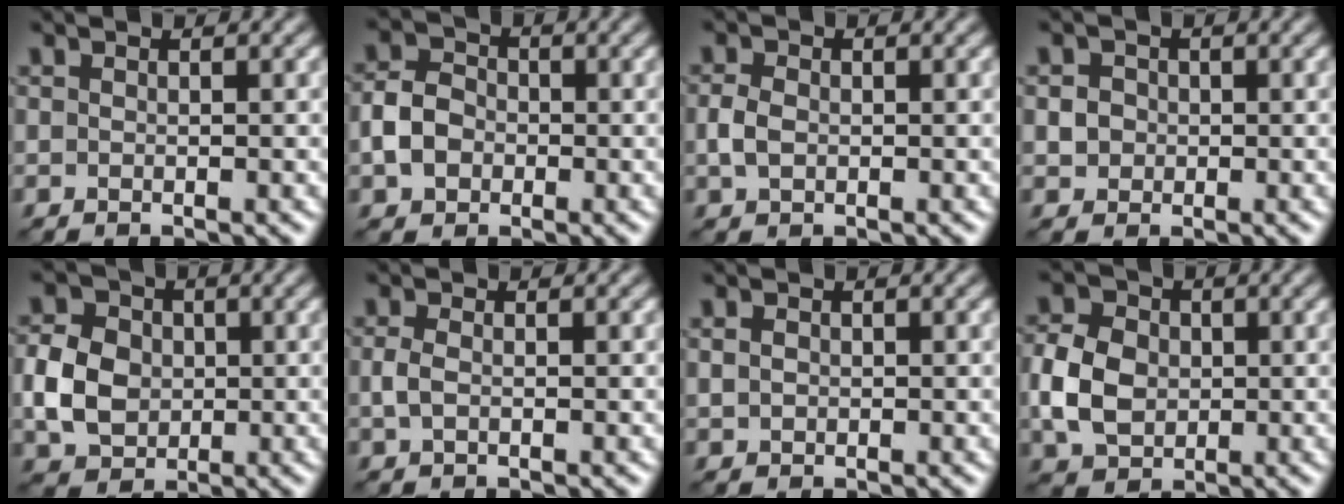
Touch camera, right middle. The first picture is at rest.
{"total": 3.6, "force": [-0.9, 2.9, 2.0], "torque": [-0.042, 0.005, -0.020]}
{"total": 2.0, "force": [-0.1, 1.5, 1.3], "torque": [-0.032, 0.002, -0.003]}
{"total": 1.9, "force": [0.2, 1.7, 0.7], "torque": [-0.007, 0.006, 0.005]}
{"total": 5.3, "force": [-0.3, 4.4, 3.0], "torque": [-0.070, 0.008, -0.012]}
{"total": 1.4, "force": [-0.1, 0.8, 1.1], "torque": [-0.028, 0.002, -0.004]}
{"total": 1.0, "force": [0.1, 0.8, 0.5], "torque": [-0.010, 0.002, 0.003]}
{"total": 5.9, "force": [-0.3, 4.6, 3.6], "torque": [-0.087, 0.008, -0.015]}